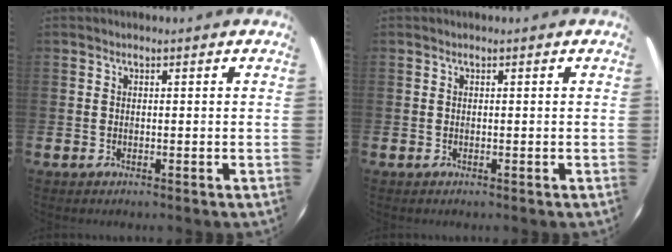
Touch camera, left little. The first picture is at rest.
{"total": 0.0}